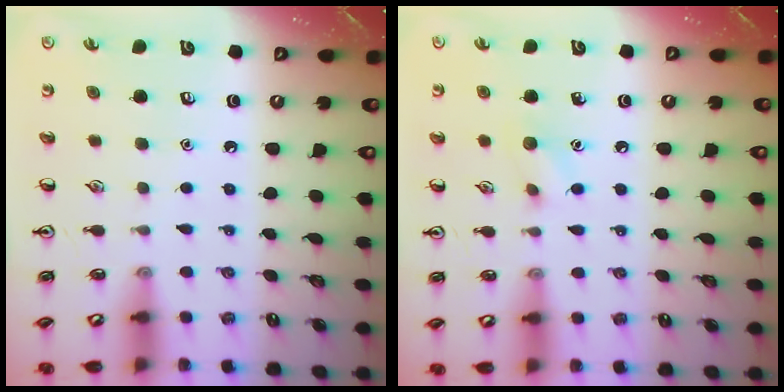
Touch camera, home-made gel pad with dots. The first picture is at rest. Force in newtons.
{"total": 6.6, "press": 6.4, "slide": 1.7}